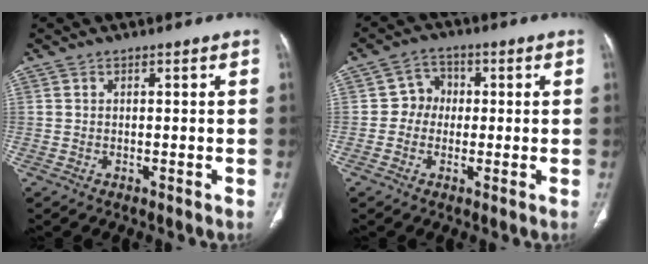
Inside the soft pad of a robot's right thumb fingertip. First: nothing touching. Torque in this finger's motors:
{"motor_torque": [-0.10, 0.11, 0.03, -0.03, 0.07]}